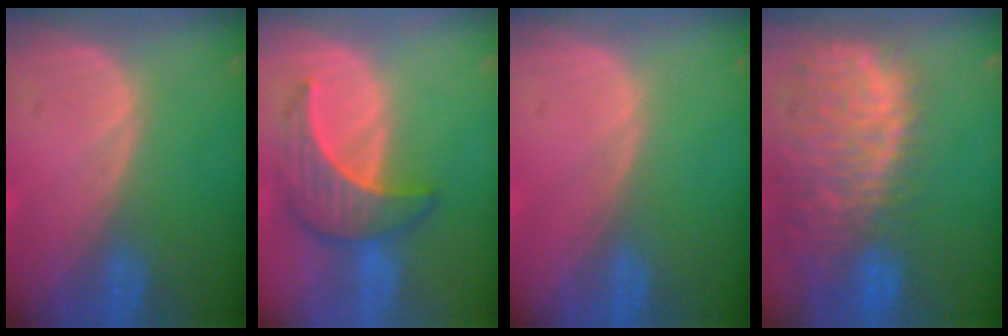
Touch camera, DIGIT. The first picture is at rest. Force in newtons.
{"total": 6.6, "press": 6.5, "slide": 1.2}
{"total": 0.0}
{"total": 13.7, "press": 11.1, "slide": 7.9}